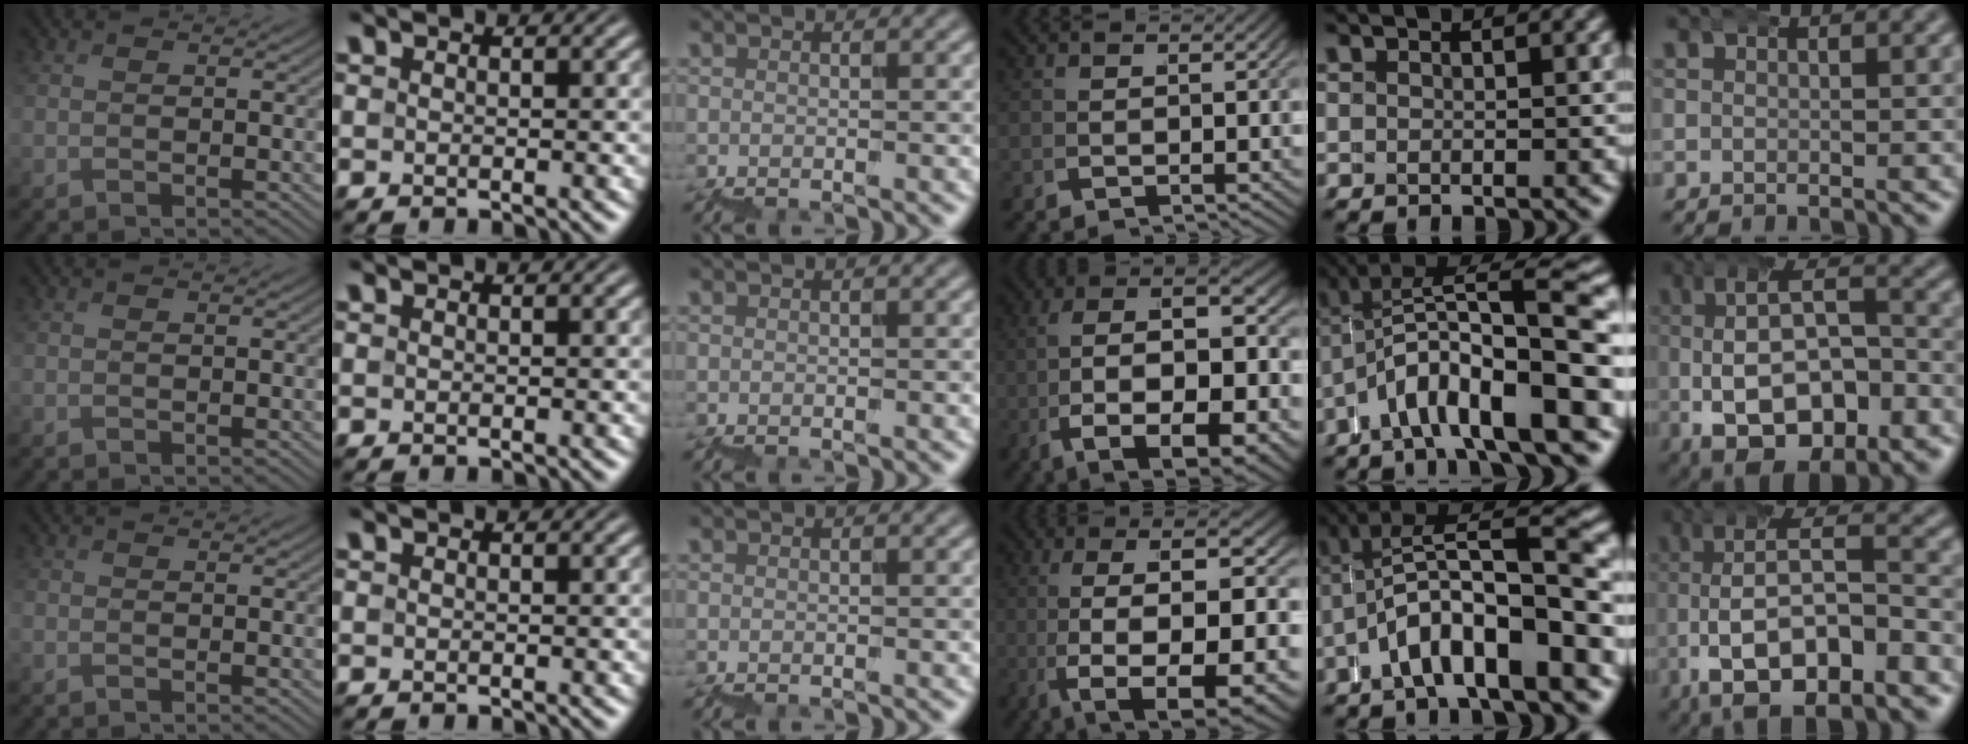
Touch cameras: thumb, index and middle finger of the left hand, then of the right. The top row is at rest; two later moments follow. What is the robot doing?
{"motion": "wrap", "object": "bubble wrap"}